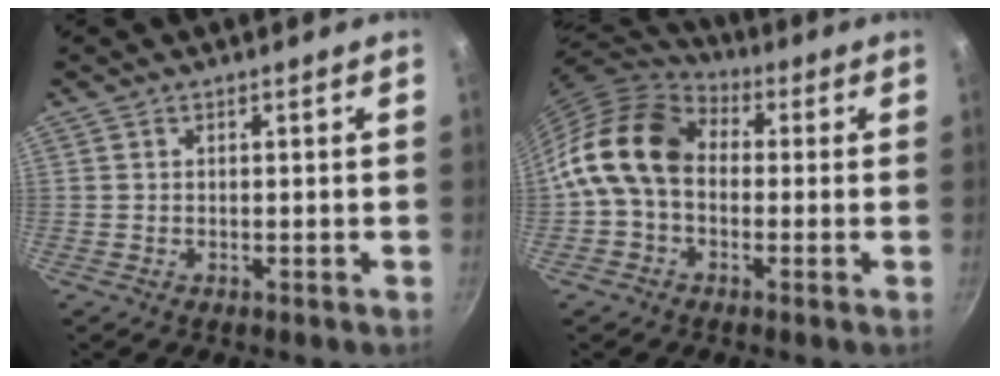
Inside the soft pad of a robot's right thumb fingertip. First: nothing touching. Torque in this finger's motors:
{"motor_torque": [1.41, 3.03, 1.00, -1.09, 0.31]}